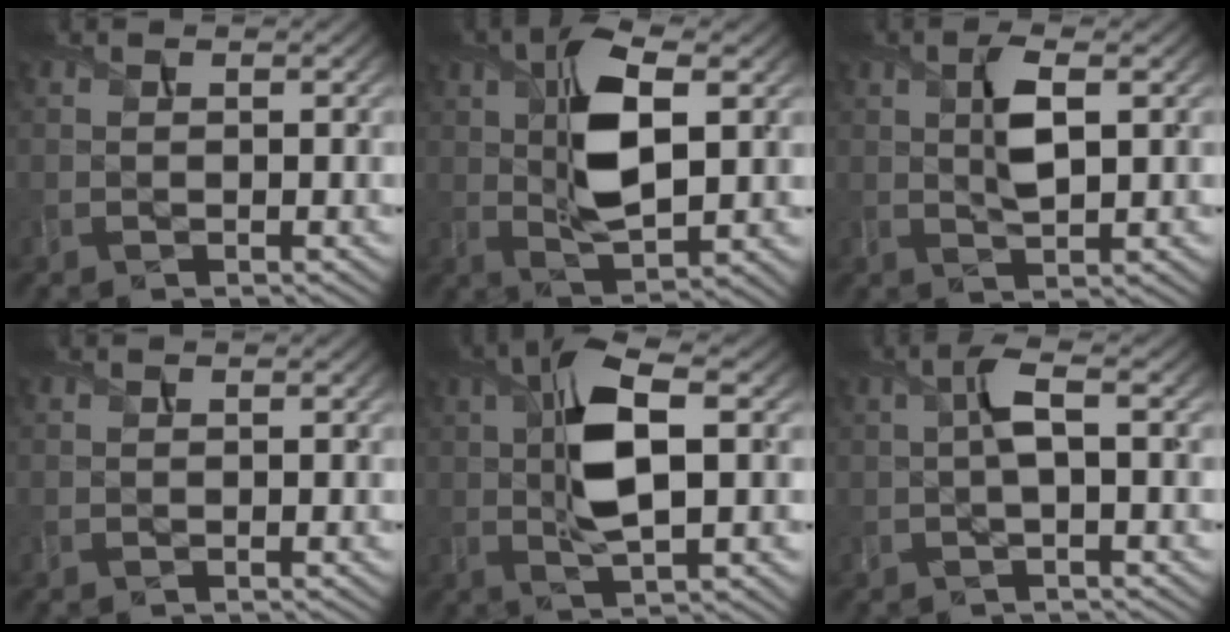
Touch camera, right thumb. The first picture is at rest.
{"total": 10.0, "force": [2.0, 4.2, 8.9], "torque": [-0.171, 0.001, 0.035]}
{"total": 4.3, "force": [0.9, 1.5, 3.9], "torque": [-0.081, 0.000, 0.018]}
{"total": 0.0}
{"total": 10.0, "force": [1.3, 3.5, 9.2], "torque": [-0.181, 0.008, 0.022]}
{"total": 3.2, "force": [0.1, 0.7, 3.1], "torque": [-0.065, 0.011, -0.001]}